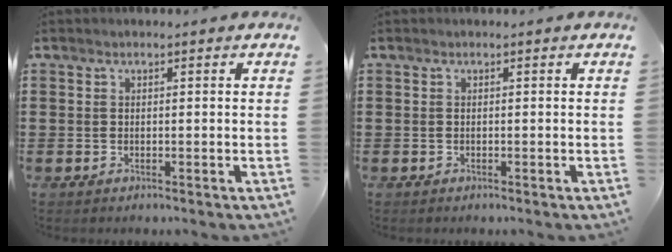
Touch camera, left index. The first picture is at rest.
{"total": 0.0}